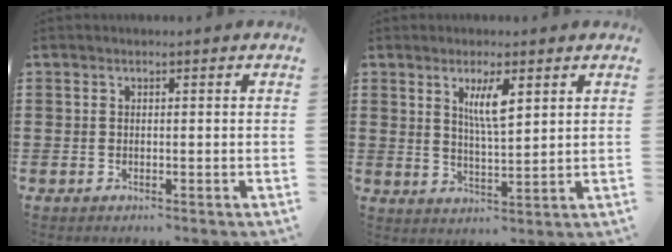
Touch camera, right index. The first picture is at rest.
{"total": 5.1, "force": [2.3, 1.3, 4.3], "torque": [-0.084, 0.002, 0.036]}